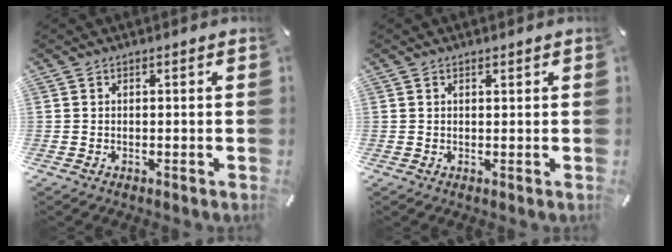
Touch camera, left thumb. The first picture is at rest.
{"total": 0.5, "force": [0.3, 0.3, 0.3], "torque": [-0.007, 0.002, 0.006]}